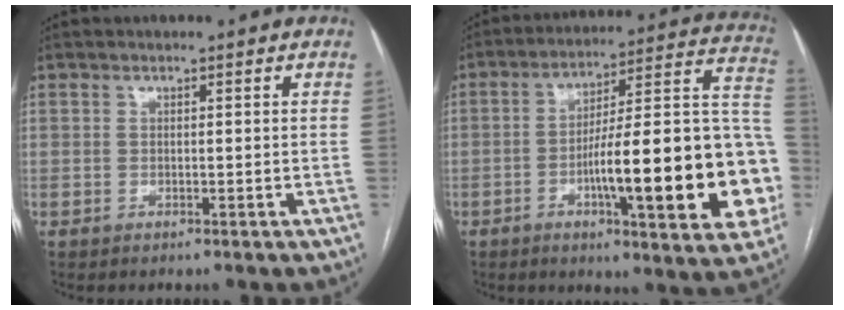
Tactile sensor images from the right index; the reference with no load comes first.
{"total": 25.1, "force": [-5.8, 3.8, 24.1], "torque": [-0.272, 0.021, -0.077]}